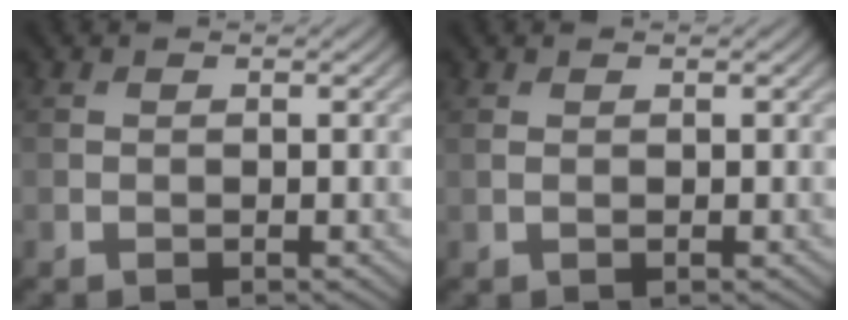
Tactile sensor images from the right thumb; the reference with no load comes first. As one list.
[{"total": 0.5, "force": [0.2, 0.1, 0.4], "torque": [-0.012, 0.002, 0.004]}]